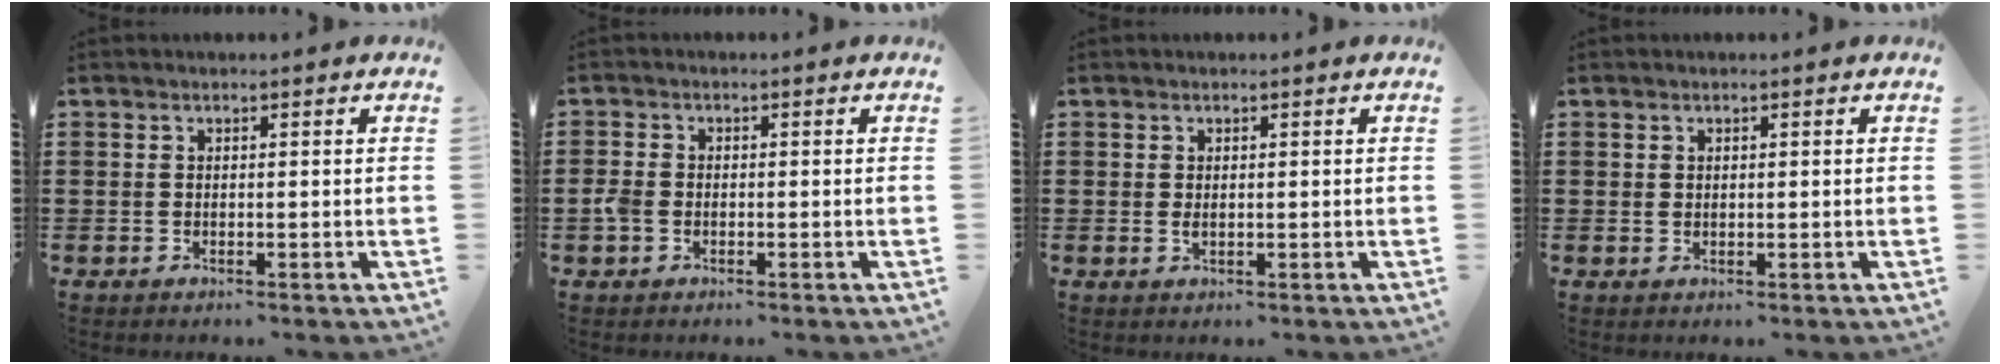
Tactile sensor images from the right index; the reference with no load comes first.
{"total": 2.5, "force": [-0.8, 1.7, 1.6], "torque": [-0.047, -0.003, -0.020]}
{"total": 0.8, "force": [0.1, 0.4, 0.6], "torque": [-0.014, 0.002, 0.002]}
{"total": 0.6, "force": [0.3, 0.5, 0.2], "torque": [-0.005, 0.004, 0.005]}